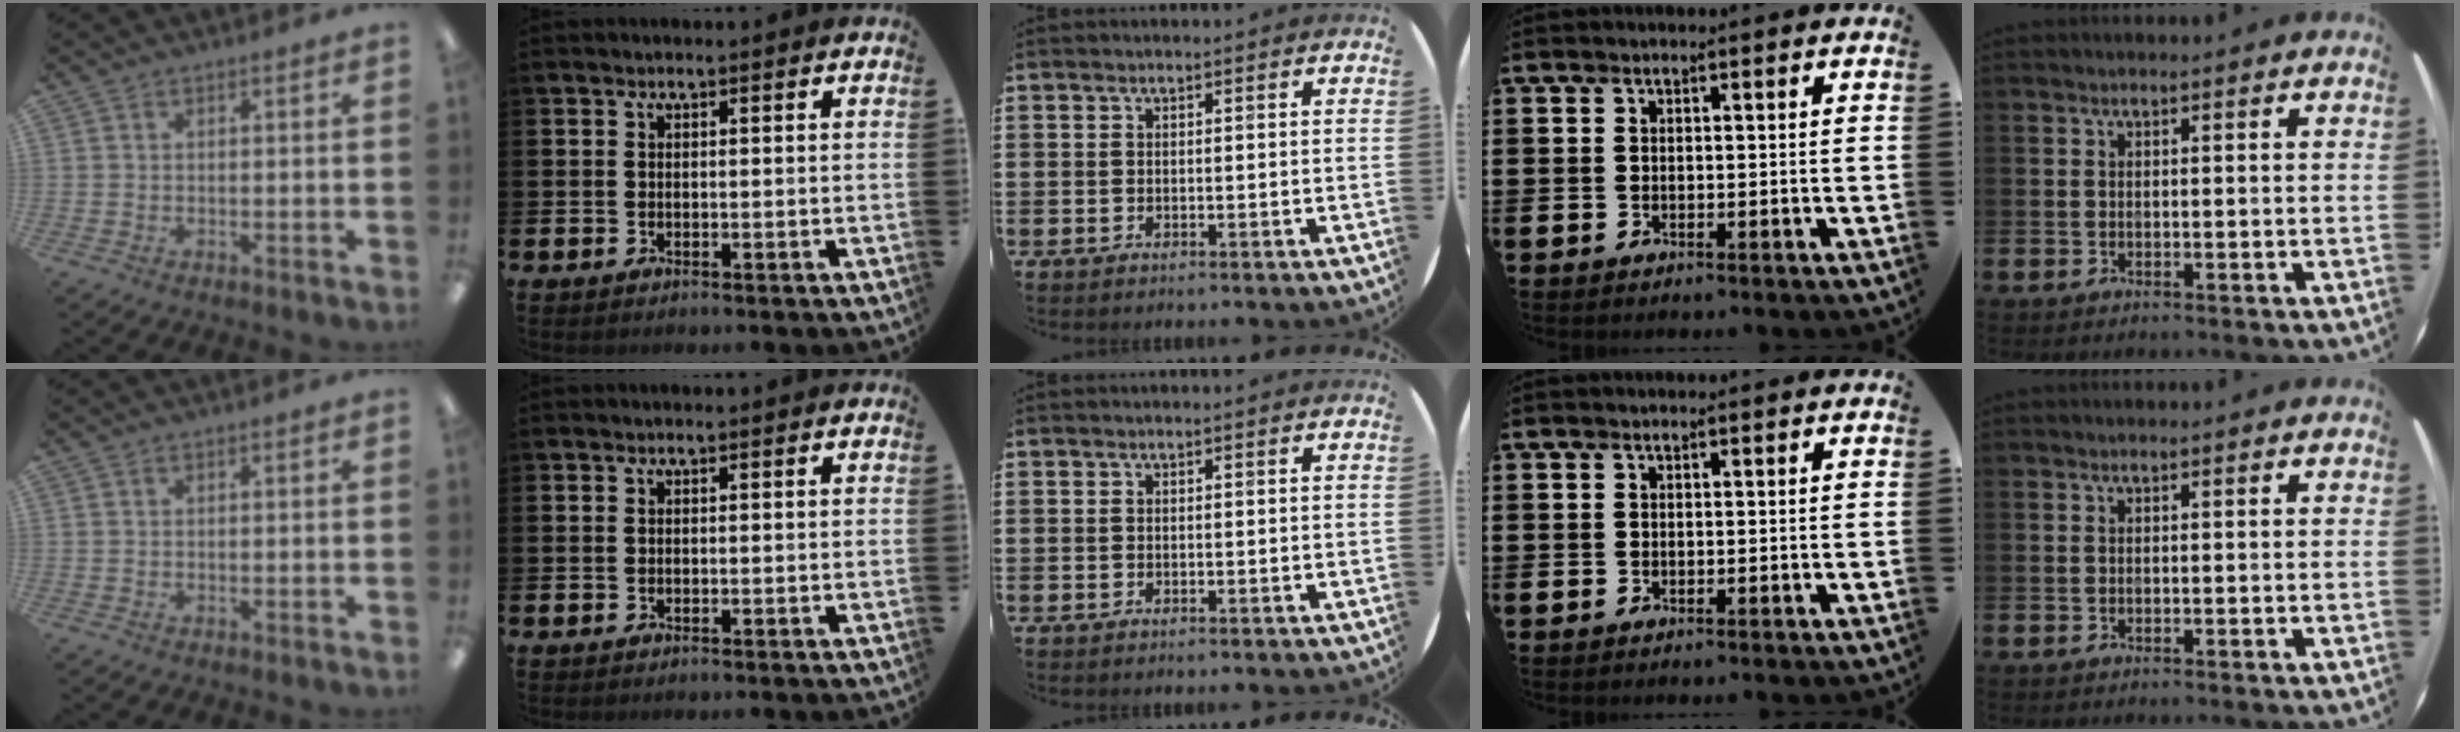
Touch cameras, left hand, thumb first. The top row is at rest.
{}